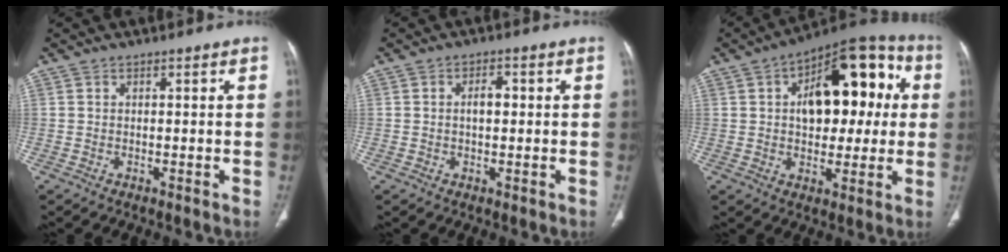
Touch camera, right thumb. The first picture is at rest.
{"total": 2.9, "force": [0.2, 1.6, 2.4], "torque": [-0.032, 0.010, 0.002]}
{"total": 20.0, "force": [3.8, 11.1, 16.2], "torque": [-0.175, 0.031, 0.050]}